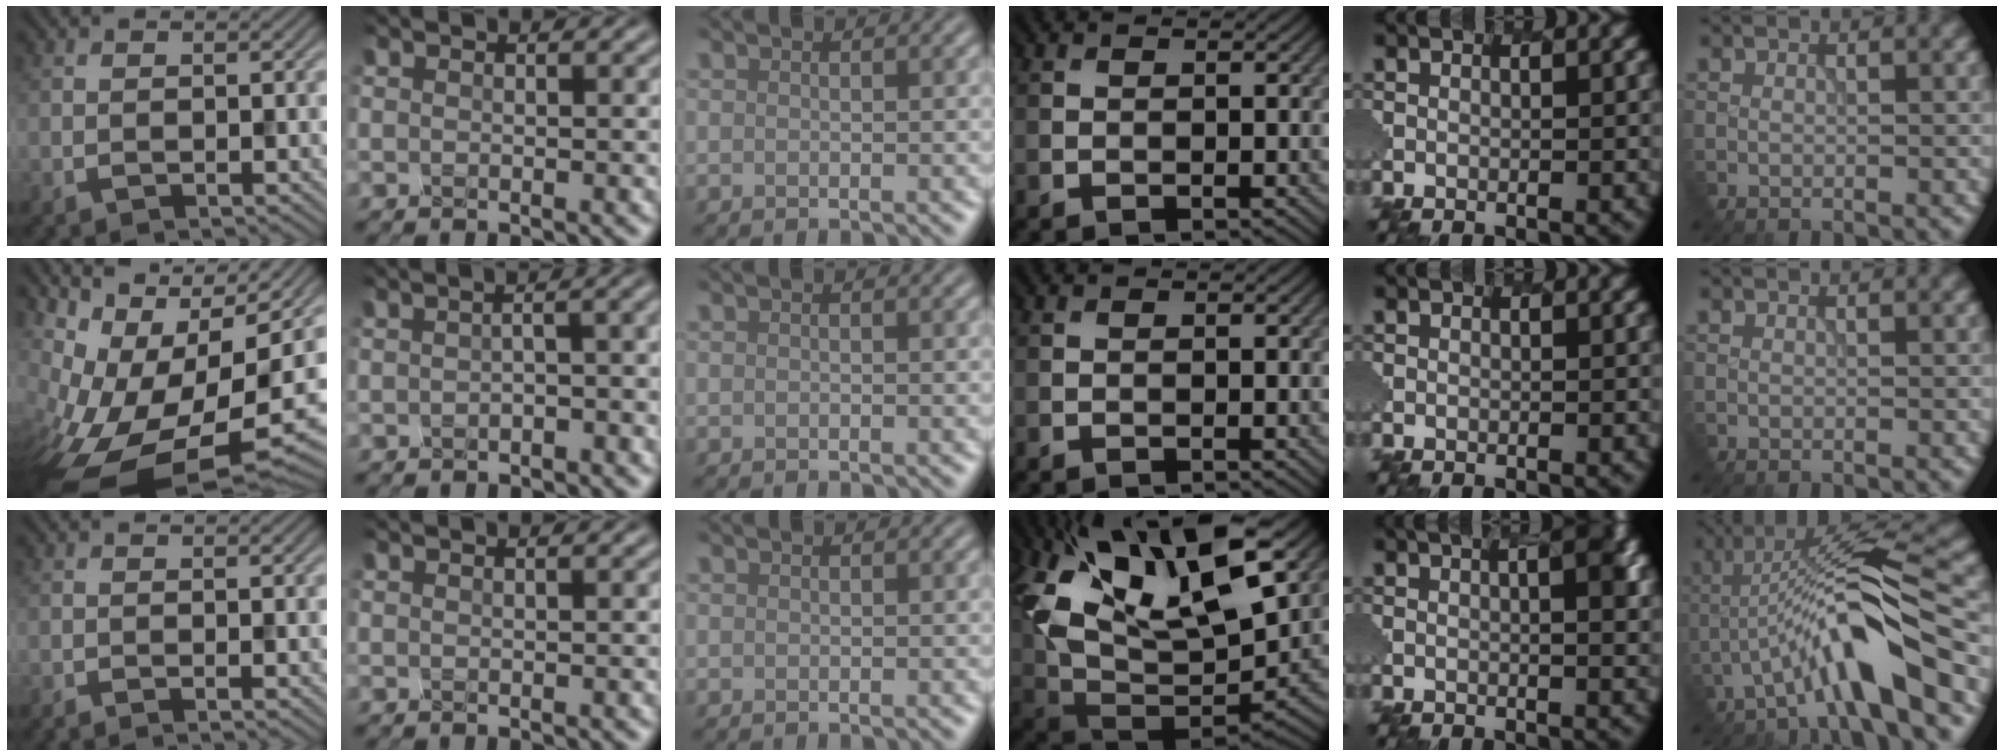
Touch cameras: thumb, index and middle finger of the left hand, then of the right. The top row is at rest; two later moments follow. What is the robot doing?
{"motion": "disassemble", "object": "hinged tin"}